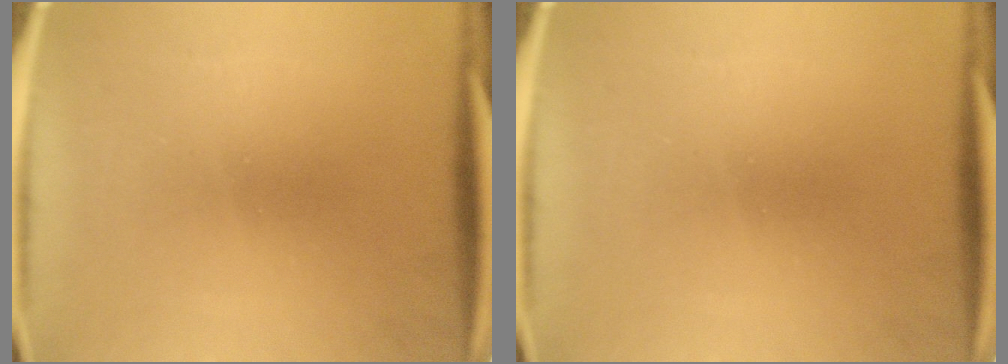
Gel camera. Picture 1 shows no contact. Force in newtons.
{"total": 0.0}